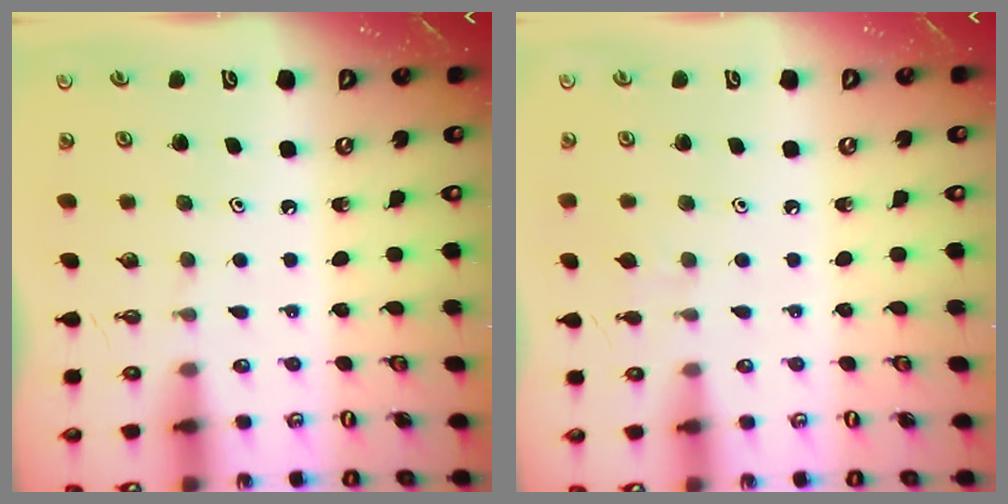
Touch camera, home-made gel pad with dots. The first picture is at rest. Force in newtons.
{"total": 4.0, "press": 4.0, "slide": 0.7}